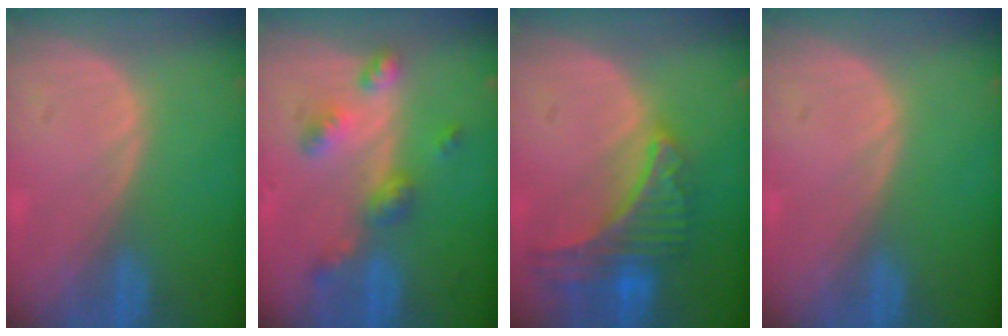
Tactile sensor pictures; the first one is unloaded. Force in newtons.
{"total": 6.2, "press": 5.5, "slide": 2.9}
{"total": 9.1, "press": 8.0, "slide": 4.3}
{"total": 0.0}